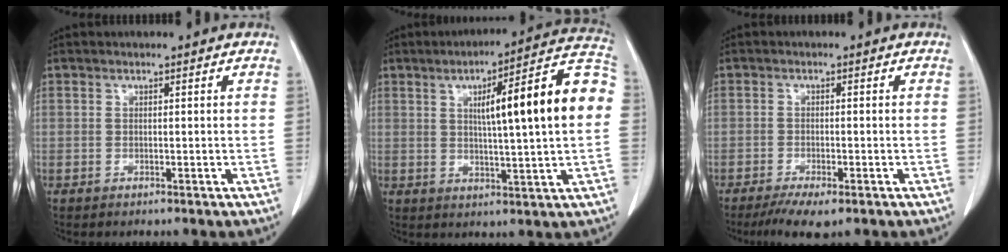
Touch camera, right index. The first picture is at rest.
{"total": 16.4, "force": [2.4, 1.1, 16.2], "torque": [-0.227, 0.032, 0.029]}
{"total": 5.5, "force": [-3.8, 1.0, 3.8], "torque": [-0.061, -0.013, -0.055]}